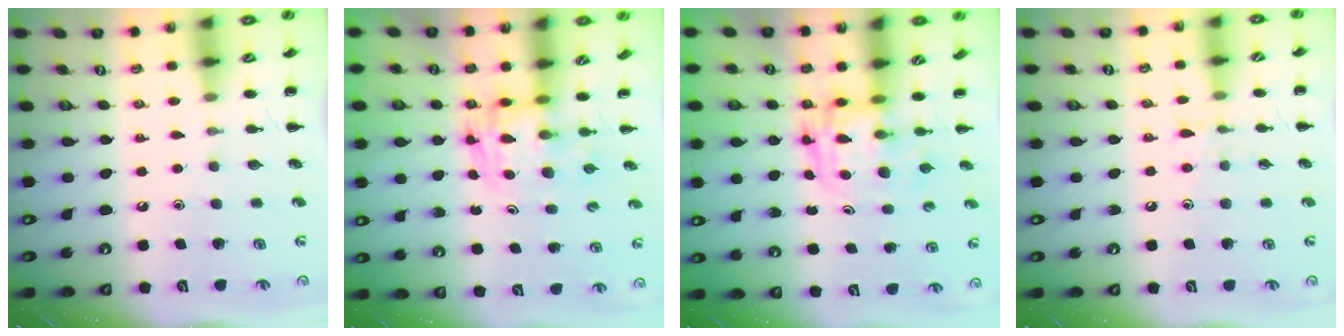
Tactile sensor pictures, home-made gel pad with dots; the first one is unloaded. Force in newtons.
{"total": 3.6, "press": 3.6, "slide": 0.6}
{"total": 3.2, "press": 3.1, "slide": 0.5}
{"total": 6.5, "press": 6.2, "slide": 2.2}